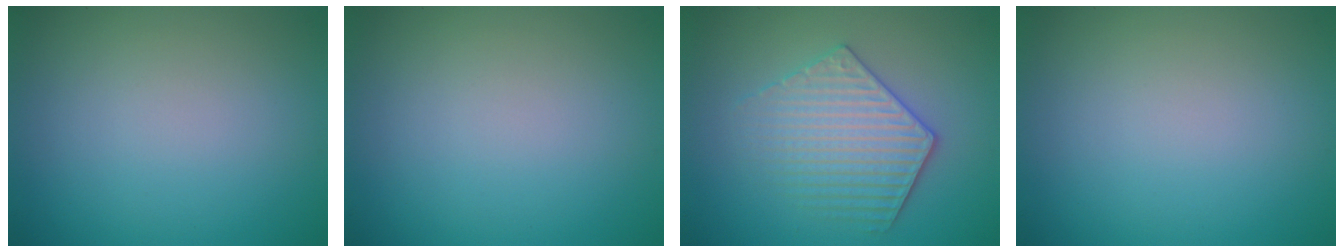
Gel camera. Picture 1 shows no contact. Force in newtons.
{"total": 0.0}
{"total": 3.8, "press": 3.6, "slide": 1.0}
{"total": 0.0}